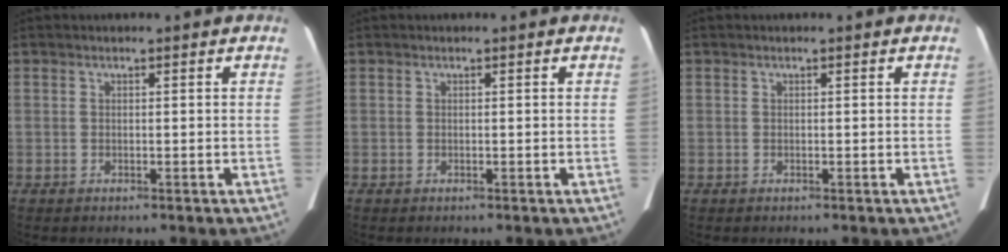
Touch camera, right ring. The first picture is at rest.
{"total": 0.0}
{"total": 0.0}